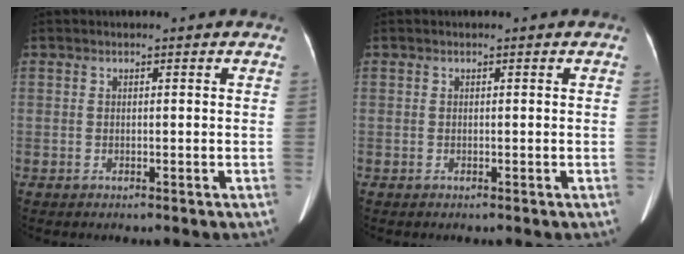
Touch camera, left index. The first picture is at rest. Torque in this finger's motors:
{"motor_torque": [0.01, 0.06, 0.00, 0.00]}